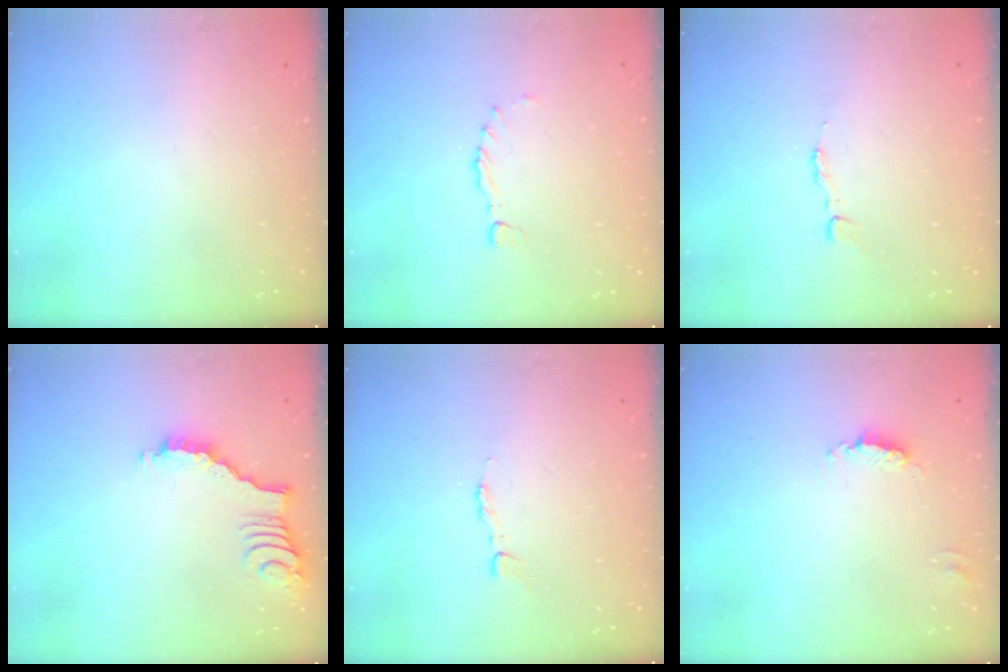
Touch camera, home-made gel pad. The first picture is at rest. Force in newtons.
{"total": 0.0}
{"total": 2.8, "press": 2.8, "slide": 0.4}
{"total": 2.5, "press": 2.4, "slide": 0.4}
{"total": 2.8, "press": 2.8, "slide": 0.4}
{"total": 0.8, "press": 0.8, "slide": 0.1}